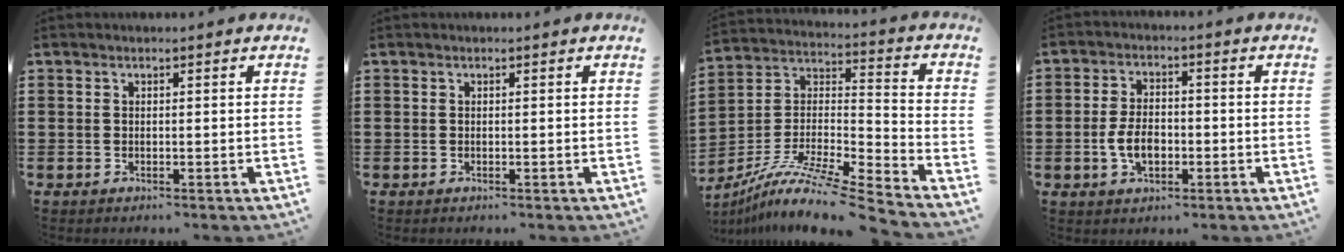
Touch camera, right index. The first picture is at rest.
{"total": 0.0}
{"total": 11.3, "force": [-9.2, 0.3, 6.5], "torque": [-0.126, 0.000, -0.182]}
{"total": 5.5, "force": [-1.3, 3.1, 4.4], "torque": [-0.100, 0.000, -0.027]}